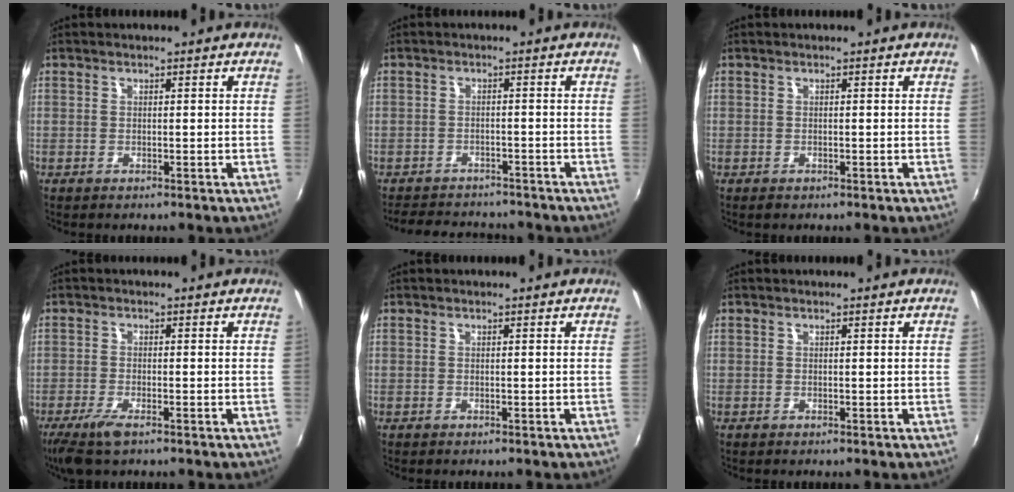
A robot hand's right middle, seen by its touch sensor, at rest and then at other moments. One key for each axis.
{"total": 8.3, "fx": -7.2, "fy": 3.6, "fz": 2.0, "tx": -0.055, "ty": 0.017, "tz": -0.104}
{"total": 0.5, "fx": -0.4, "fy": 0.4, "fz": 0.1, "tx": -0.003, "ty": -0.002, "tz": -0.008}
{"total": 5.4, "fx": -3.7, "fy": 1.3, "fz": 3.8, "tx": -0.093, "ty": -0.018, "tz": -0.070}
{"total": 0.0}
{"total": 0.0}